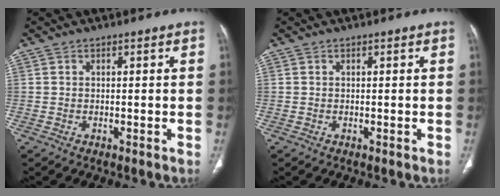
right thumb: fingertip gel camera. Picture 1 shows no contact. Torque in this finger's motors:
{"motor_torque": [0.00, 0.00, -0.06, 0.05, 0.01]}